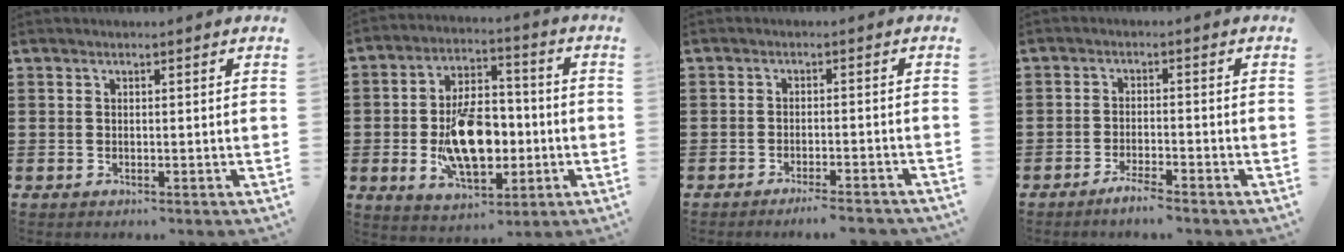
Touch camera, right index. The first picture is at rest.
{"total": 12.4, "force": [-2.1, 6.9, 10.1], "torque": [-0.178, -0.002, -0.036]}
{"total": 2.7, "force": [-2.5, -0.3, 1.1], "torque": [-0.018, 0.000, -0.049]}
{"total": 2.7, "force": [-2.4, 0.0, 1.2], "torque": [-0.021, 0.006, -0.045]}